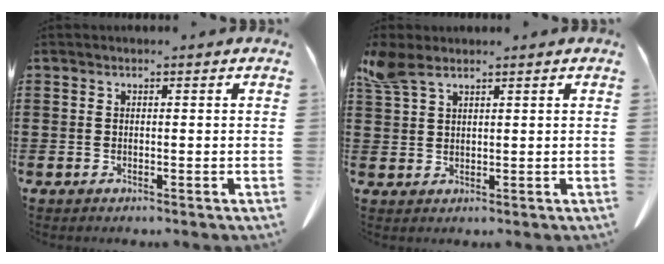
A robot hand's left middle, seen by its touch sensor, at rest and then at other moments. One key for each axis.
{"total": 3.8, "fx": 2.6, "fy": 1.6, "fz": 2.3, "tx": -0.054, "ty": 0.003, "tz": 0.049}